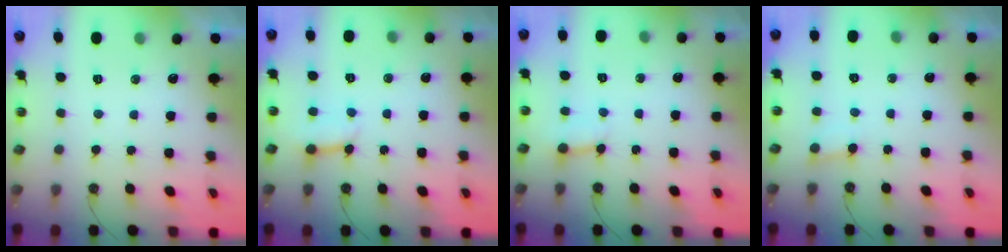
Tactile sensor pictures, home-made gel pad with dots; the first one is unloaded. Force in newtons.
{"total": 4.0, "press": 3.9, "slide": 0.6}
{"total": 3.3, "press": 3.2, "slide": 0.4}
{"total": 2.6, "press": 2.6, "slide": 0.1}